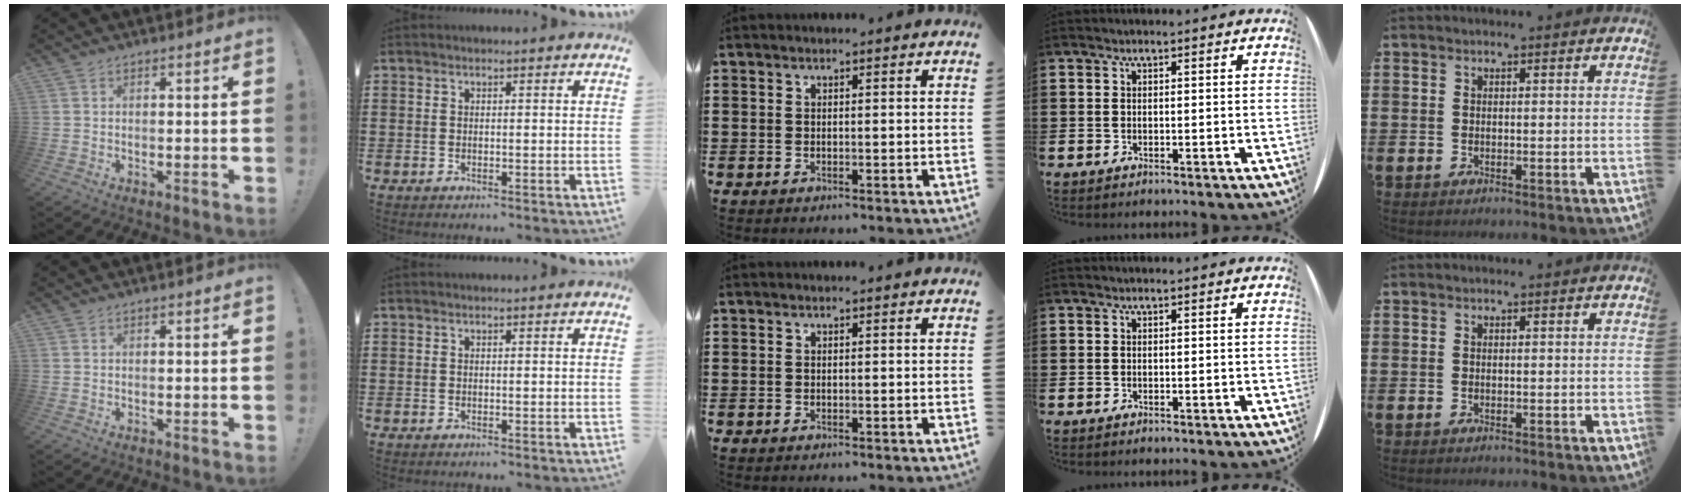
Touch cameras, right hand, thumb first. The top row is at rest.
{}